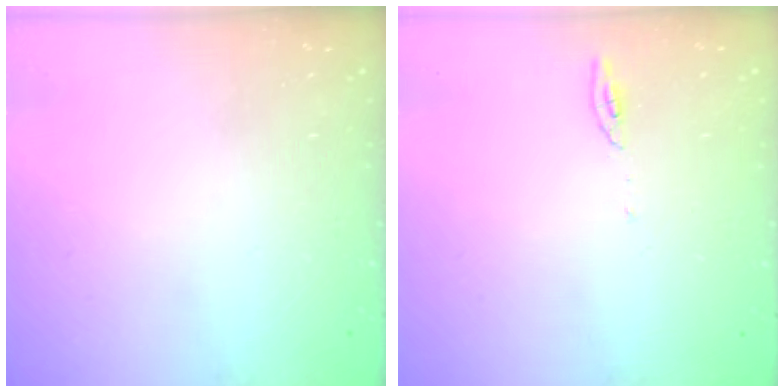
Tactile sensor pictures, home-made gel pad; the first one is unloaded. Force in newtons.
{"total": 3.8, "press": 3.7, "slide": 0.4}